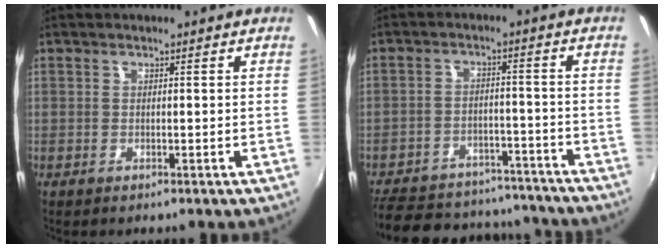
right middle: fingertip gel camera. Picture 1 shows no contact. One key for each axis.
{"total": 23.2, "fx": -19.3, "fy": 9.6, "fz": 8.6, "tx": -0.198, "ty": 0.027, "tz": -0.244}